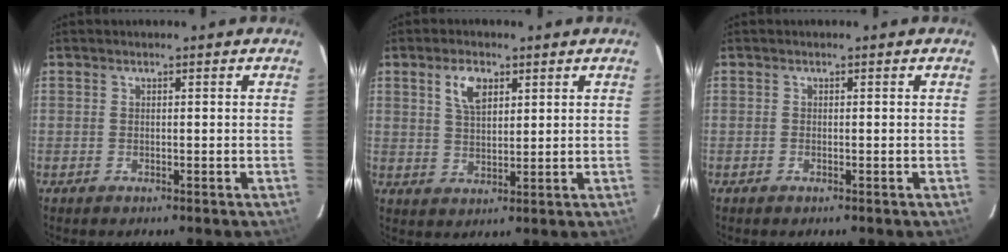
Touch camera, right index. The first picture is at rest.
{"total": 5.6, "force": [2.7, 2.8, 3.9], "torque": [-0.069, 0.010, 0.054]}
{"total": 0.0}